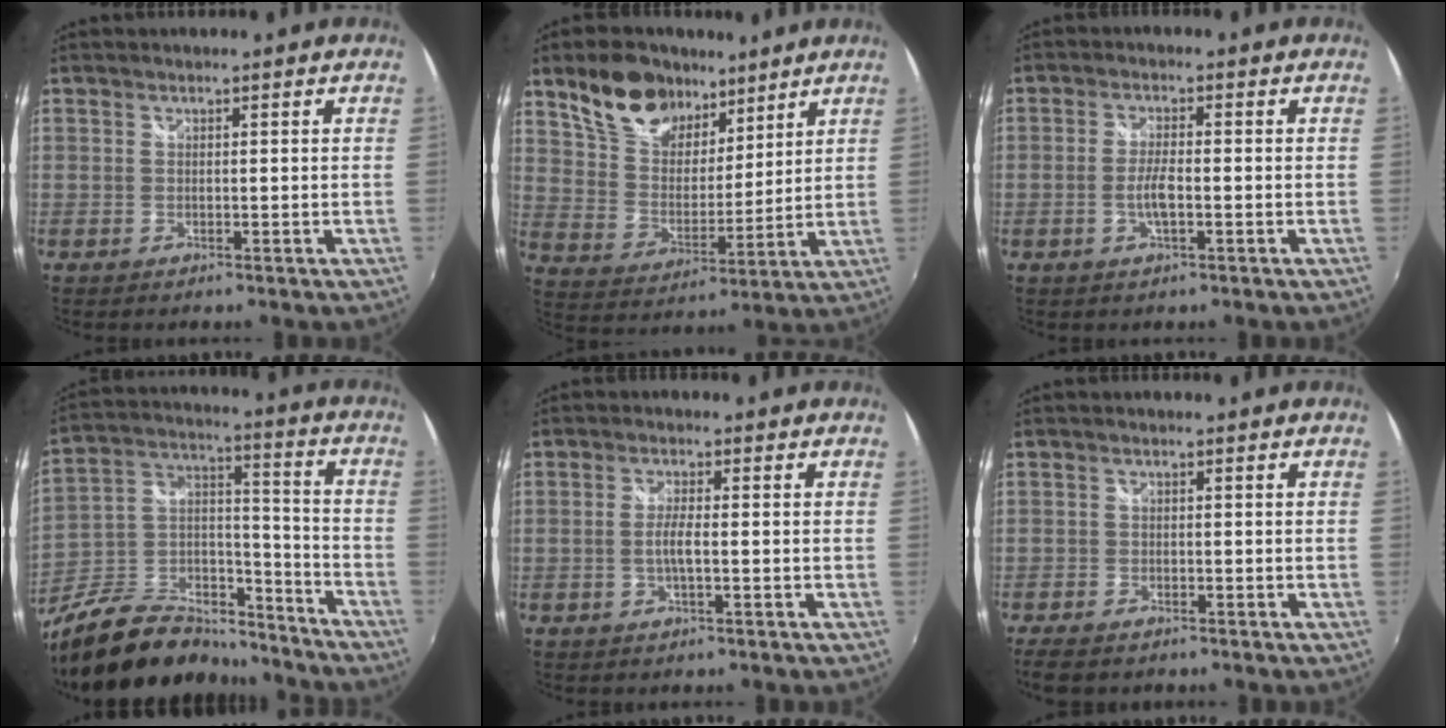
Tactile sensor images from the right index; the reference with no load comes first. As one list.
[{"total": 15.4, "force": [10.4, 8.7, 7.4], "torque": [-0.157, 0.032, 0.197]}, {"total": 3.6, "force": [-1.1, 0.8, 3.3], "torque": [-0.069, -0.003, -0.021]}, {"total": 23.4, "force": [-18.5, 10.2, 10.1], "torque": [-0.211, 0.046, -0.284]}, {"total": 2.6, "force": [-0.7, 0.2, 2.5], "torque": [-0.049, -0.001, -0.014]}, {"total": 5.6, "force": [-4.4, 2.2, 2.6], "torque": [-0.071, -0.024, -0.081]}]